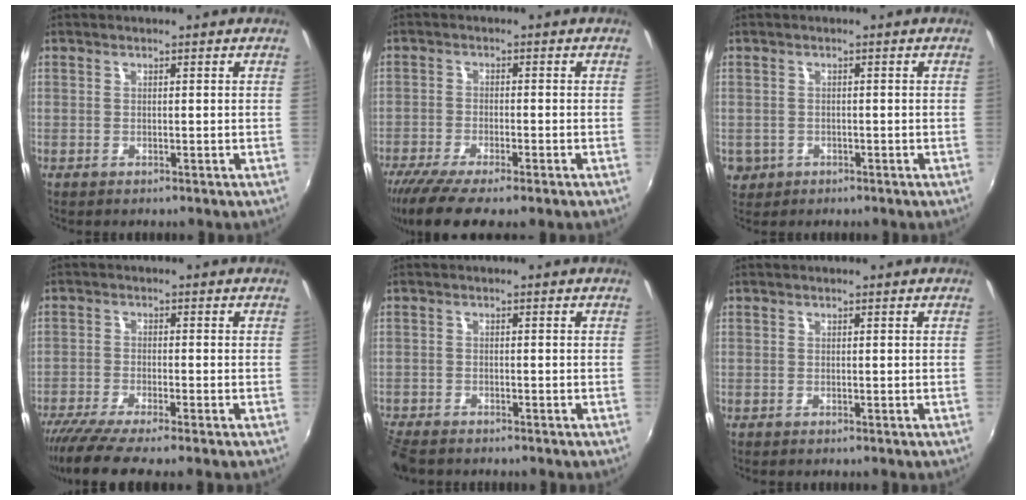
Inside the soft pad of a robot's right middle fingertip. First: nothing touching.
{"total": 9.1, "force": [-7.0, 1.1, 5.8], "torque": [-0.133, -0.043, -0.123]}
{"total": 4.5, "force": [-1.2, 4.0, 1.6], "torque": [-0.048, -0.003, -0.013]}
{"total": 7.5, "force": [-6.2, -0.4, 4.2], "torque": [-0.098, -0.034, -0.111]}
{"total": 5.6, "force": [-5.0, 1.6, 1.9], "torque": [-0.062, -0.026, -0.098]}
{"total": 0.0}